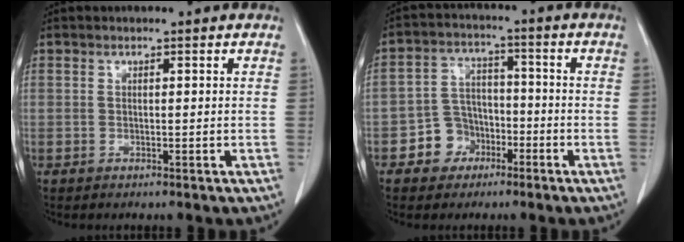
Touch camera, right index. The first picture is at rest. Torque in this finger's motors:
{"motor_torque": [0.23, 0.00, -0.24, -0.10]}